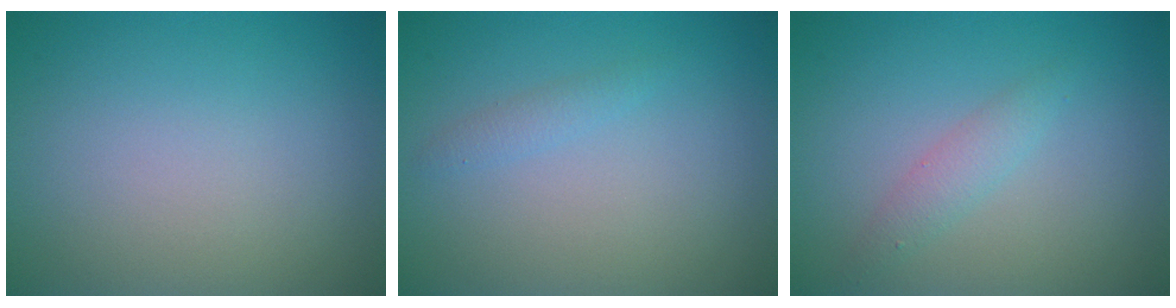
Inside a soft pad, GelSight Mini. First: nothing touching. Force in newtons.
{"total": 1.0, "press": 1.0, "slide": 0.0}
{"total": 1.6, "press": 1.6, "slide": 0.1}